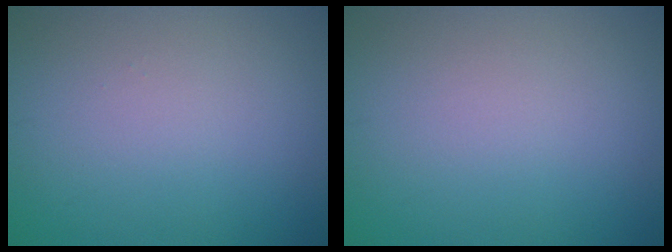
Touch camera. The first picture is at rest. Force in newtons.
{"total": 0.0}